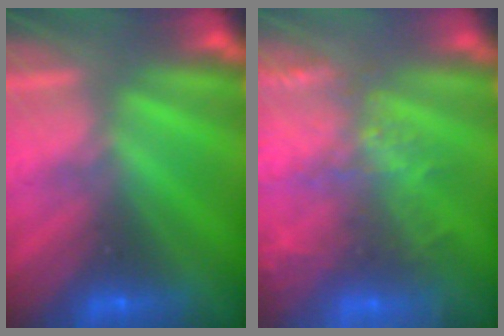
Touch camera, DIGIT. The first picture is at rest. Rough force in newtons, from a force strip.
{"total": 6.1}